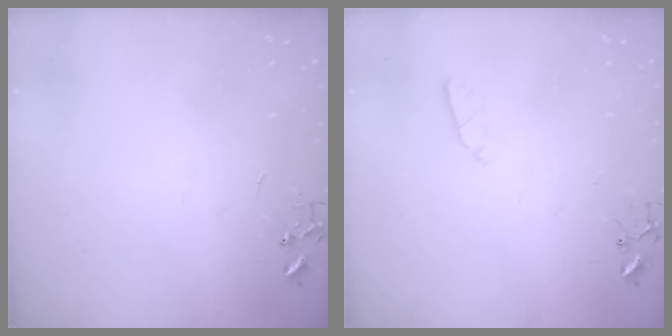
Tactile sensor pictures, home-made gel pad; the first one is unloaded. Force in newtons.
{"total": 2.9, "press": 2.8, "slide": 0.5}